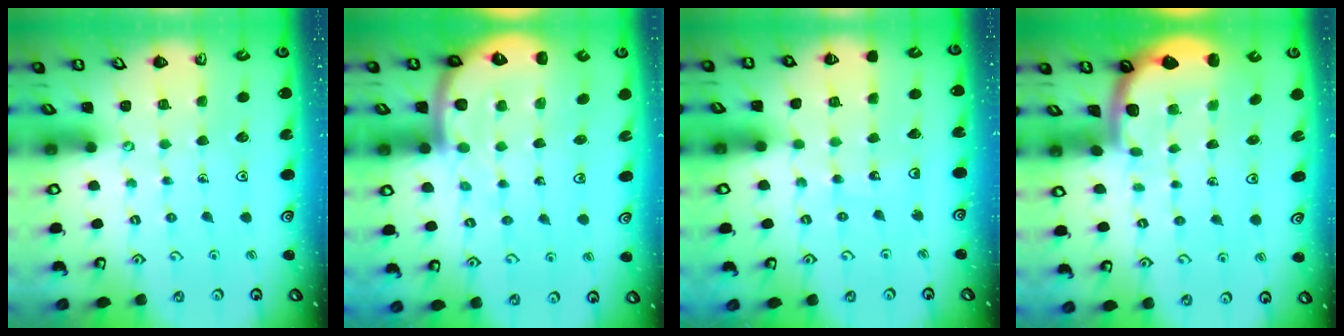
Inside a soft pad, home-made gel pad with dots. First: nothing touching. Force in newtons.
{"total": 7.3, "press": 7.2, "slide": 1.1}
{"total": 3.7, "press": 3.7, "slide": 0.4}
{"total": 1.6, "press": 1.6, "slide": 0.1}